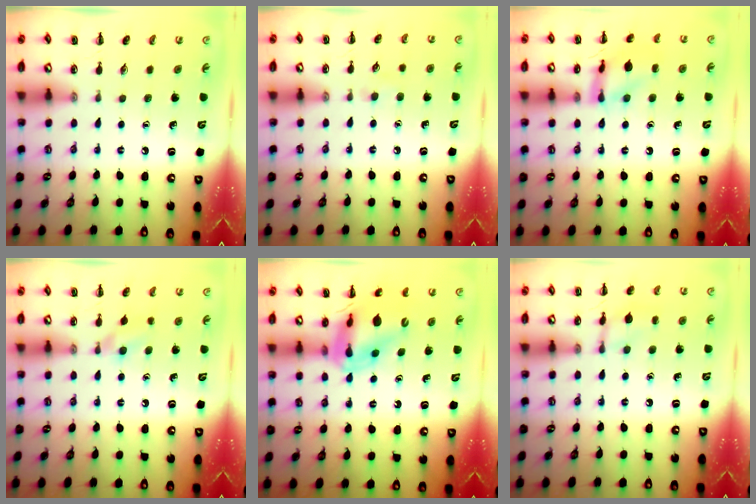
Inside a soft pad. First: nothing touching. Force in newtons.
{"total": 4.5, "press": 4.1, "slide": 1.7}
{"total": 12.3, "press": 12.2, "slide": 0.9}
{"total": 4.0, "press": 3.7, "slide": 1.4}
{"total": 13.8, "press": 13.3, "slide": 3.7}
{"total": 8.3, "press": 8.2, "slide": 1.4}